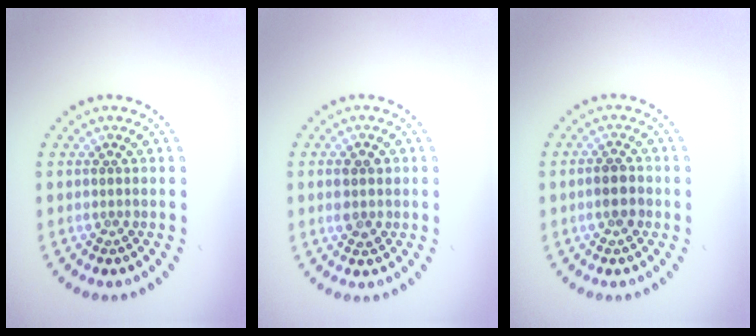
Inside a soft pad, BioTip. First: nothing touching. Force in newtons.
{"total": 1.9, "press": 1.9, "slide": 0.2}
{"total": 2.2, "press": 2.1, "slide": 0.6}